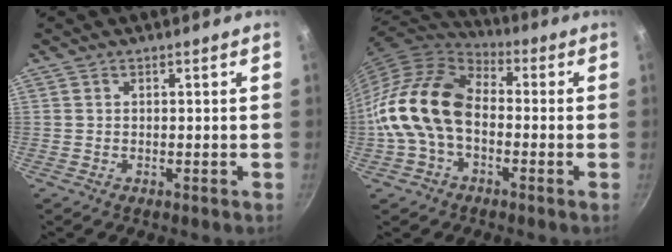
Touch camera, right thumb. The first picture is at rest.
{"total": 15.8, "force": [-2.1, 10.5, 11.5], "torque": [-0.197, 0.041, -0.057]}